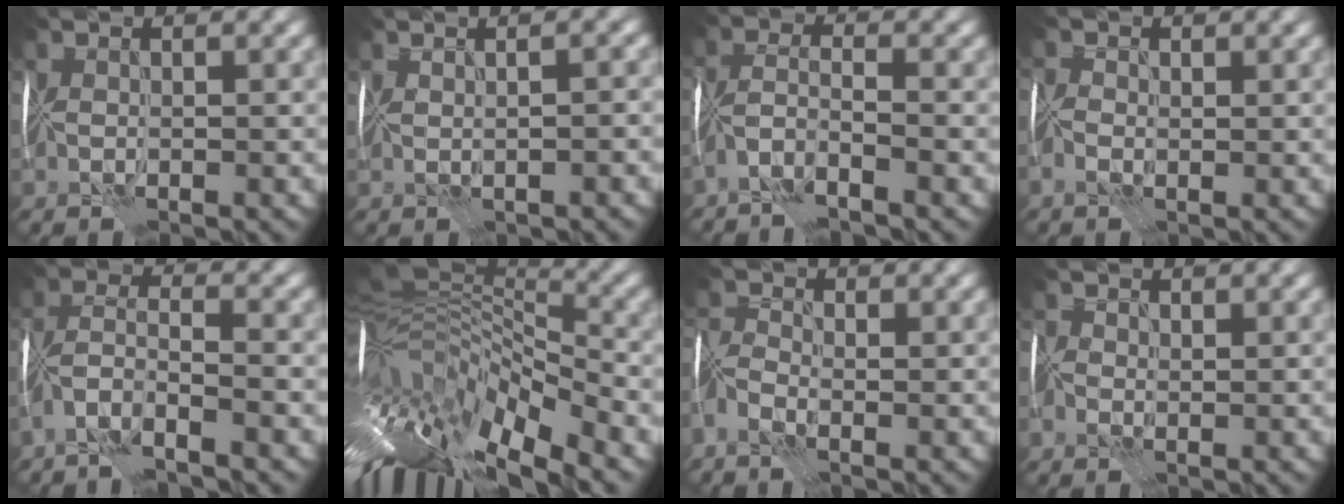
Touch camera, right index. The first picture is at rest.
{"total": 2.1, "force": [0.6, 0.4, 2.0], "torque": [-0.022, 0.009, 0.012]}
{"total": 2.7, "force": [-2.1, 0.1, 1.7], "torque": [-0.038, 0.005, -0.054]}
{"total": 1.2, "force": [-0.4, 0.9, 0.7], "torque": [-0.017, 0.001, -0.008]}
{"total": 4.1, "force": [-3.0, 0.8, 2.7], "torque": [-0.056, 0.005, -0.068]}
{"total": 14.1, "force": [-4.1, 4.9, 12.6], "torque": [-0.213, 0.031, -0.050]}
{"total": 3.6, "force": [-2.1, 1.6, 2.4], "torque": [-0.062, -0.004, -0.053]}
{"total": 1.8, "force": [-0.1, 1.5, 1.1], "torque": [-0.019, 0.011, -0.011]}